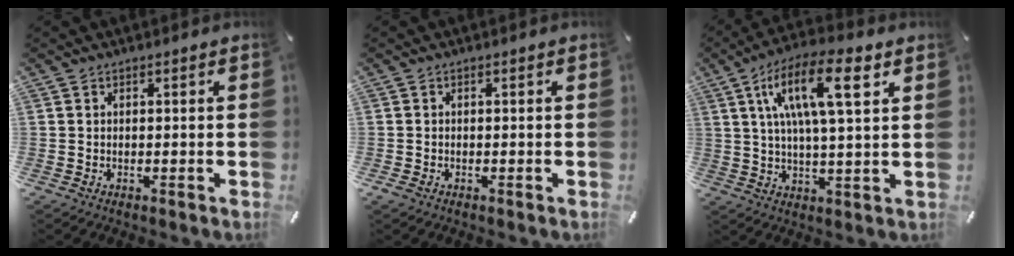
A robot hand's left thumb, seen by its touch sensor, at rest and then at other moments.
{"total": 0.7, "force": [-0.5, 0.5, 0.3], "torque": [-0.004, 0.000, -0.010]}
{"total": 14.0, "force": [5.6, 3.9, 12.2], "torque": [-0.231, 0.003, 0.090]}